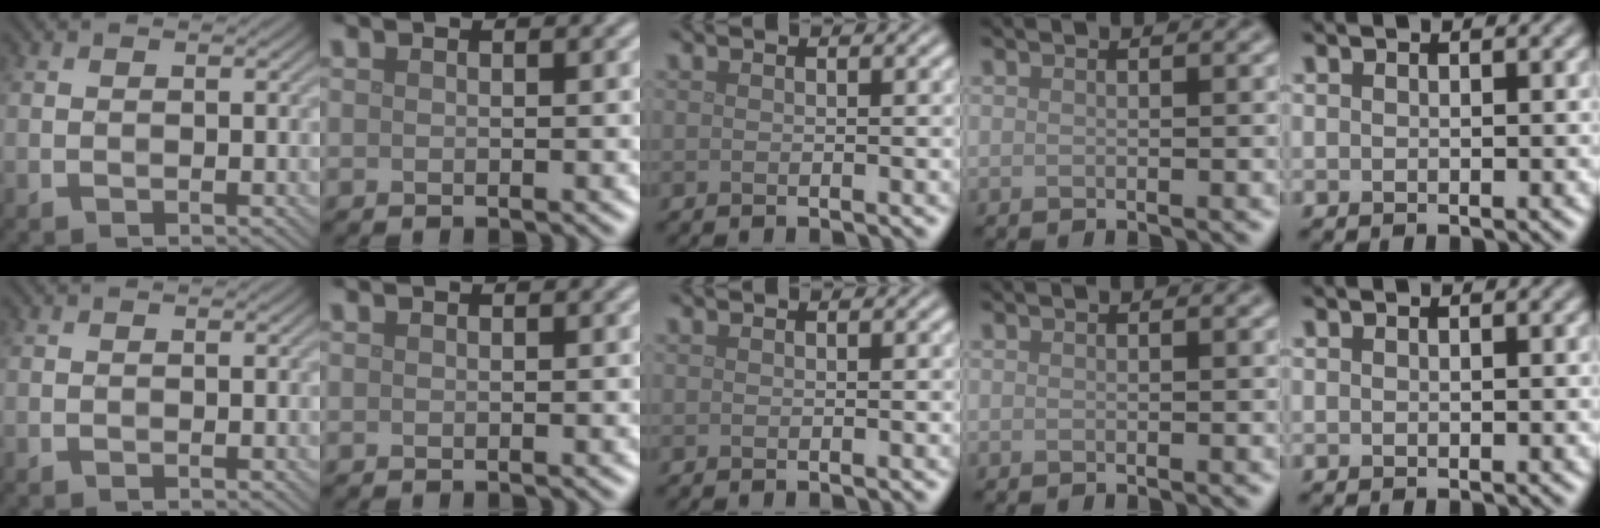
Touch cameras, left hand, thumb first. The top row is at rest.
{}